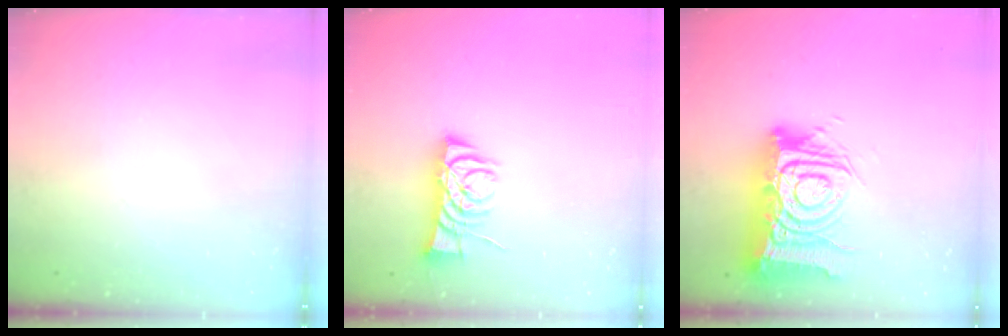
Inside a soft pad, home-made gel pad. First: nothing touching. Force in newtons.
{"total": 7.8, "press": 7.7, "slide": 0.6}
{"total": 17.8, "press": 17.7, "slide": 1.9}